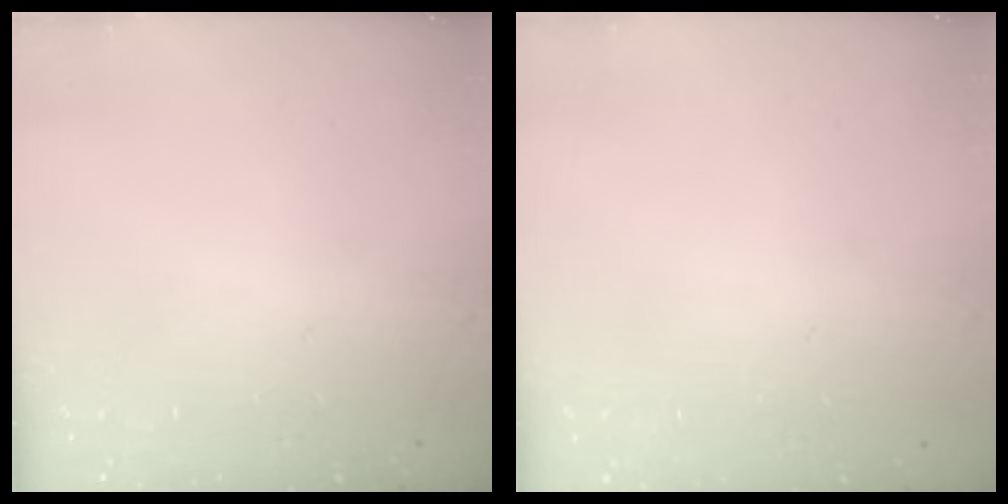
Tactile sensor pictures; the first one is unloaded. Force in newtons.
{"total": 0.0}